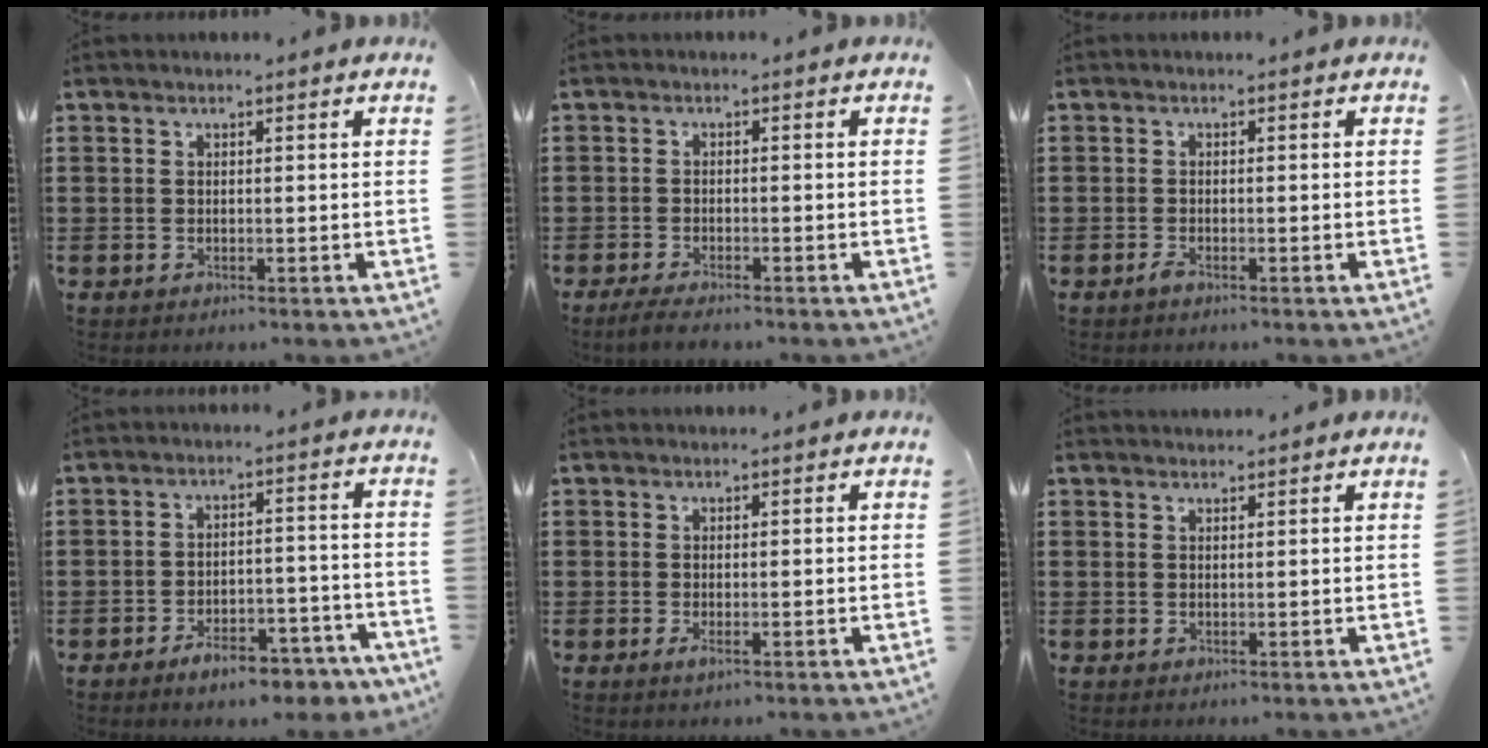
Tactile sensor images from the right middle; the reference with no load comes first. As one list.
[{"total": 1.9, "force": [-1.7, 0.1, 0.9], "torque": [-0.023, 0.000, -0.034]}, {"total": 0.9, "force": [-0.6, 0.1, 0.6], "torque": [-0.014, -0.004, -0.011]}, {"total": 6.3, "force": [-5.3, 1.6, 3.1], "torque": [-0.041, 0.012, -0.094]}, {"total": 1.1, "force": [-0.1, 0.1, 1.1], "torque": [-0.019, -0.003, 0.000]}, {"total": 0.9, "force": [0.8, 0.1, -0.1], "torque": [0.007, -0.003, 0.015]}]